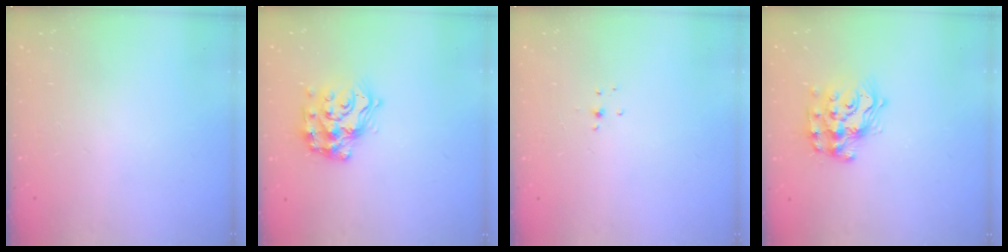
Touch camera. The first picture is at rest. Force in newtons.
{"total": 15.4, "press": 15.3, "slide": 1.0}
{"total": 3.9, "press": 3.9, "slide": 0.4}
{"total": 13.6, "press": 13.6, "slide": 1.0}